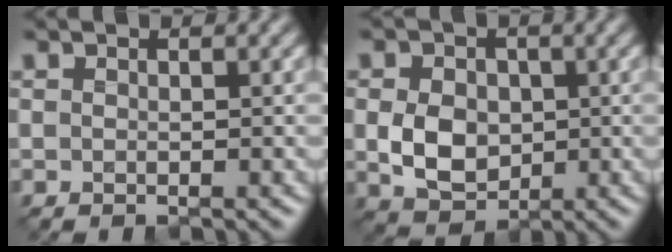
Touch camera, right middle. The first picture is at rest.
{"total": 4.5, "force": [-0.3, 3.5, 2.7], "torque": [-0.056, -0.006, -0.007]}